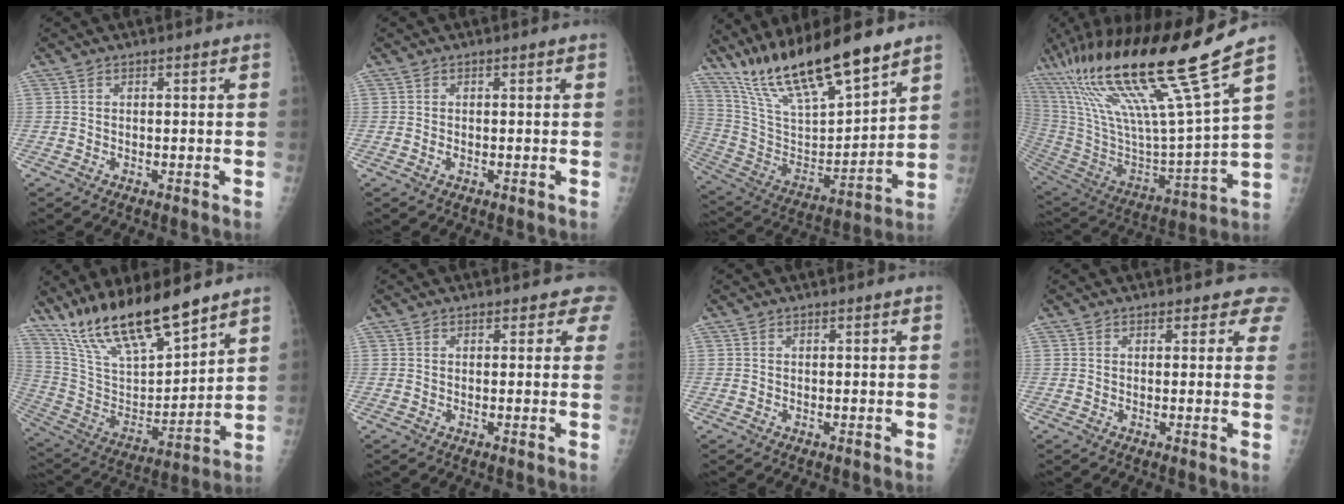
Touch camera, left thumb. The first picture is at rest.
{"total": 0.5, "force": [0.0, 0.3, 0.4], "torque": [-0.009, -0.001, 0.000]}
{"total": 21.9, "force": [17.2, 4.5, 12.8], "torque": [-0.208, -0.071, 0.324]}
{"total": 31.5, "force": [19.6, 3.2, 24.4], "torque": [-0.470, -0.058, 0.360]}
{"total": 20.1, "force": [15.9, 4.9, 11.4], "torque": [-0.179, -0.074, 0.301]}
{"total": 2.8, "force": [2.4, 1.4, 0.4], "torque": [0.027, -0.008, 0.008]}
{"total": 0.0}
{"total": 3.9, "force": [3.4, 1.7, 0.4], "torque": [0.034, -0.014, 0.018]}